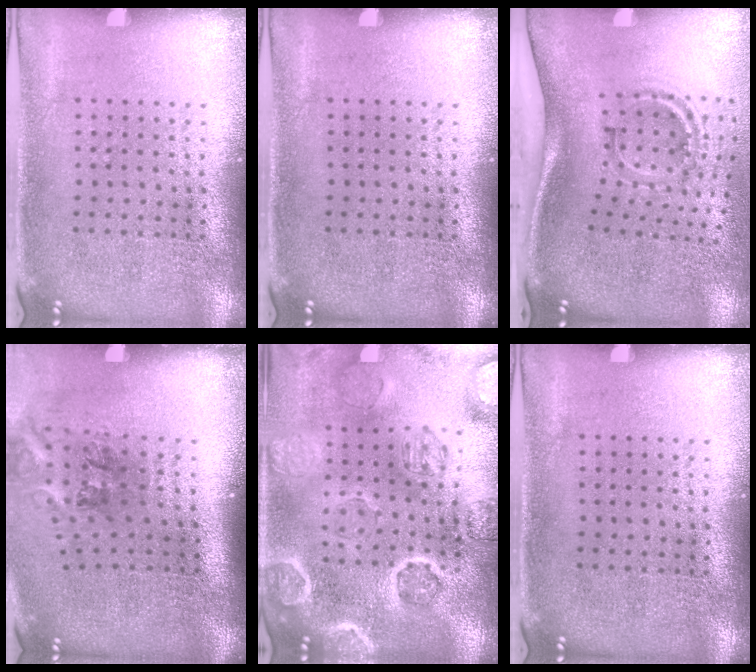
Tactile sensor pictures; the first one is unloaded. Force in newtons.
{"total": 0.0}
{"total": 2.0, "press": 1.2, "slide": 1.7}
{"total": 1.7, "press": 1.1, "slide": 1.2}
{"total": 2.7, "press": 2.7, "slide": 0.2}
{"total": 0.0}